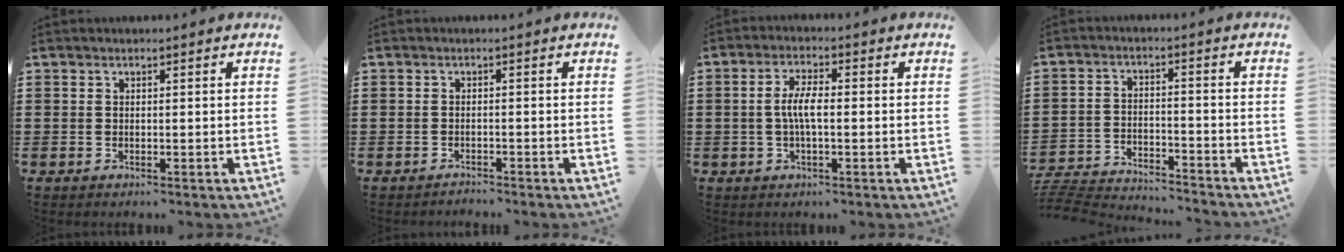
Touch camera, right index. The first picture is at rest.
{"total": 1.0, "force": [-1.0, 0.0, 0.0], "torque": [-0.002, 0.002, -0.022]}
{"total": 4.3, "force": [-0.4, 1.2, 4.1], "torque": [-0.087, 0.000, -0.014]}
{"total": 4.8, "force": [-4.7, 0.2, 0.7], "torque": [-0.028, -0.004, -0.103]}